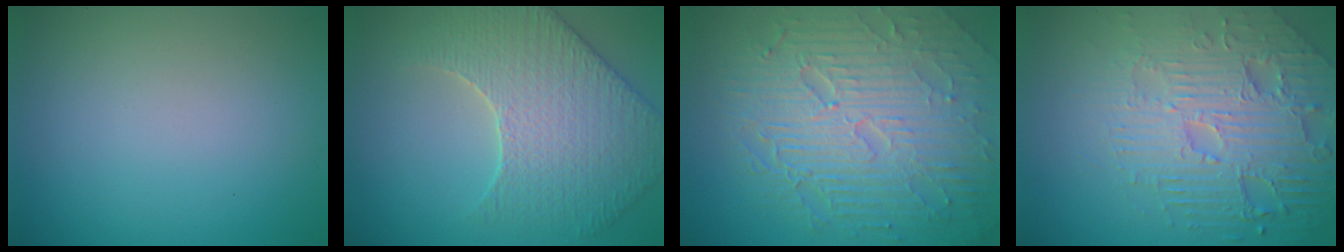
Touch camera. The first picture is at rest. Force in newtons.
{"total": 5.5, "press": 5.2, "slide": 1.8}
{"total": 9.7, "press": 6.3, "slide": 7.4}
{"total": 7.4, "press": 5.5, "slide": 5.0}